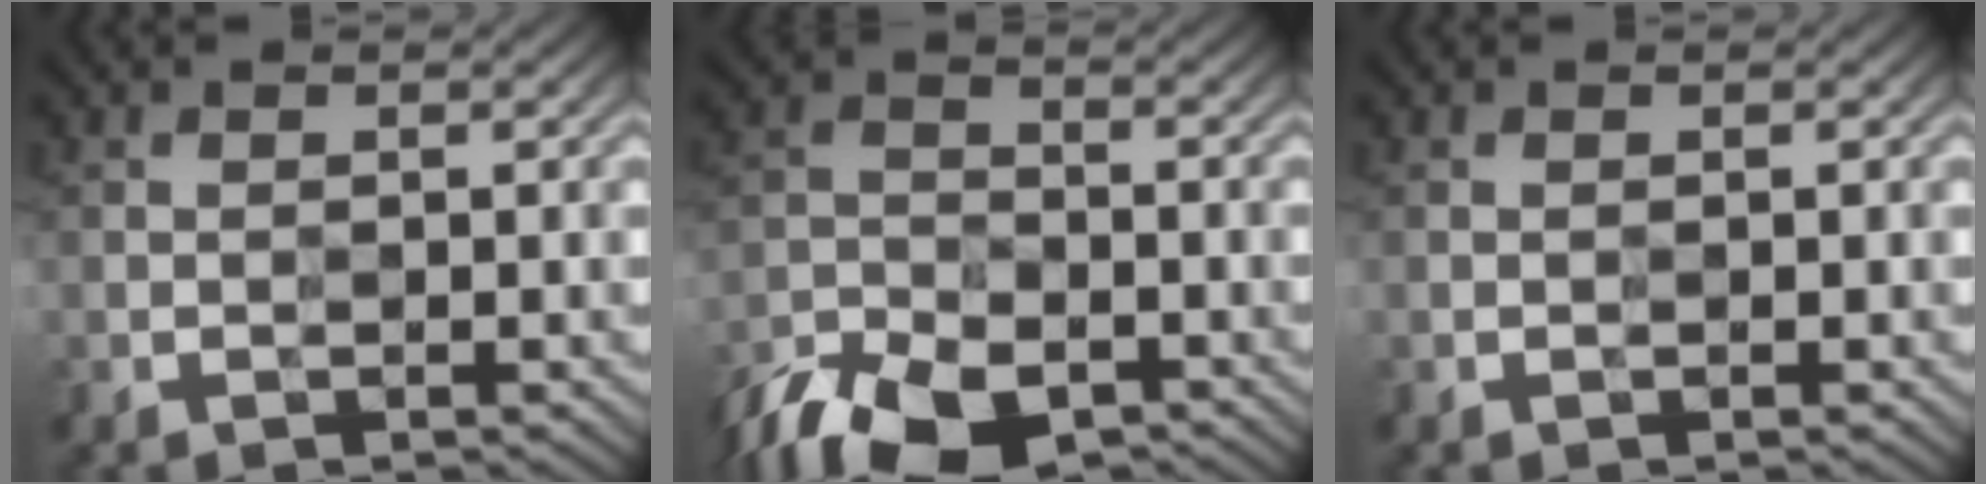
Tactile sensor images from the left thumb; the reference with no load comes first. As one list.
[{"total": 10.2, "force": [-8.1, 4.2, 4.7], "torque": [-0.104, -0.015, -0.164]}, {"total": 0.0}]